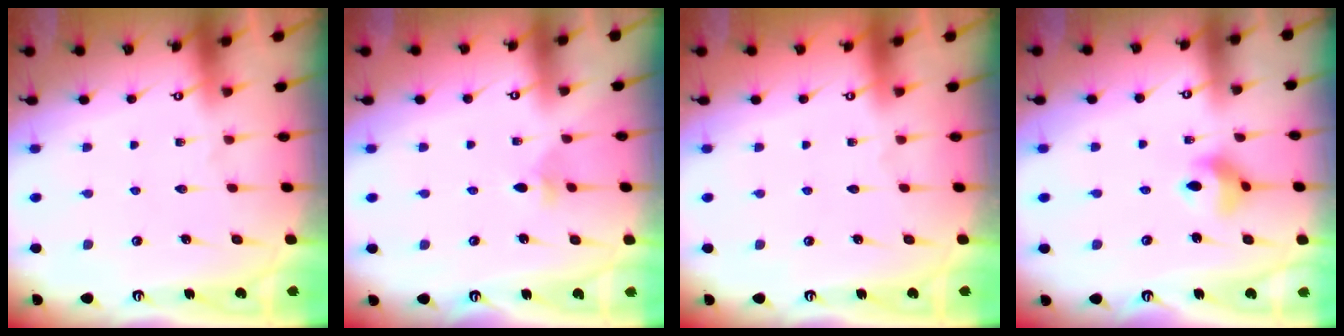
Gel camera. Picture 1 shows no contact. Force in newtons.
{"total": 2.3, "press": 2.3, "slide": 0.4}
{"total": 0.0}
{"total": 7.2, "press": 7.2, "slide": 0.5}